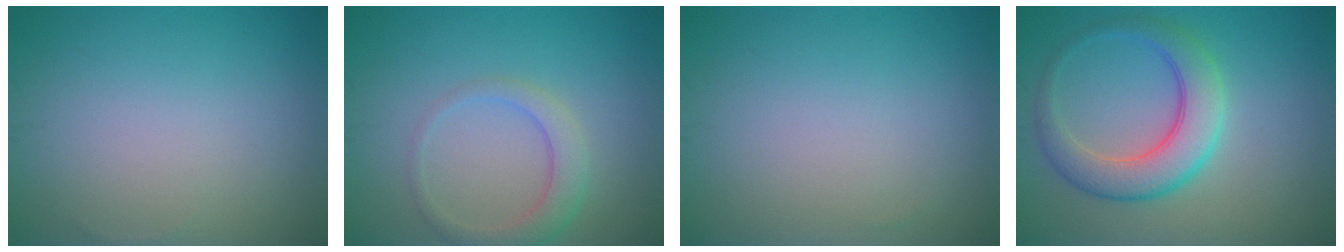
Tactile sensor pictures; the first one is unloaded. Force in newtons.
{"total": 2.9, "press": 2.9, "slide": 0.2}
{"total": 0.0}
{"total": 5.5, "press": 5.5, "slide": 0.2}